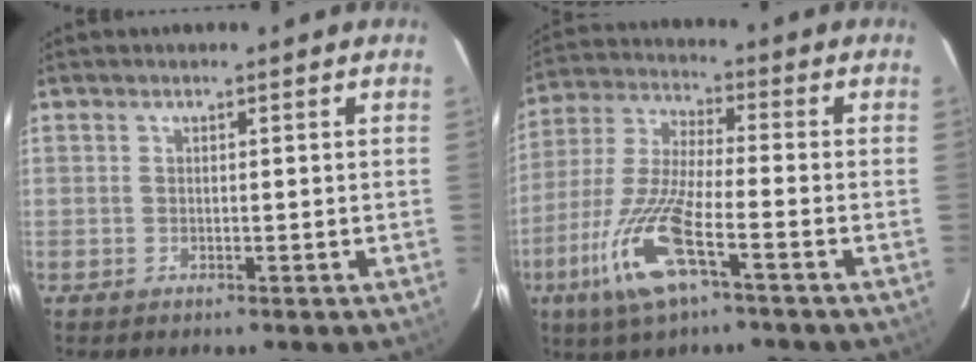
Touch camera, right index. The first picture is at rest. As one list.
[{"total": 14.6, "force": [-6.9, 3.1, 12.5], "torque": [-0.281, -0.015, -0.139]}]